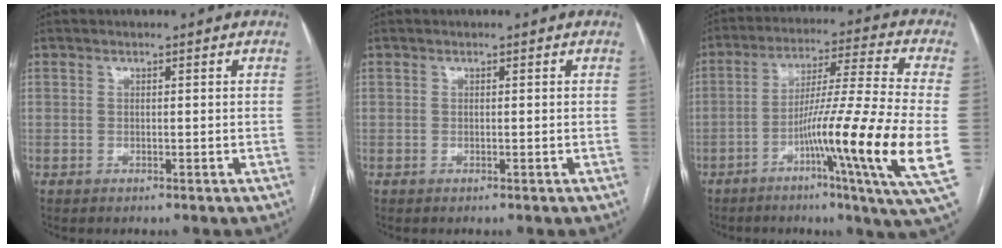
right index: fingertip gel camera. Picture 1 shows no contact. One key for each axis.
{"total": 0.0}
{"total": 18.9, "fx": -4.6, "fy": -1.7, "fz": 18.2, "tx": -0.284, "ty": -0.012, "tz": -0.082}